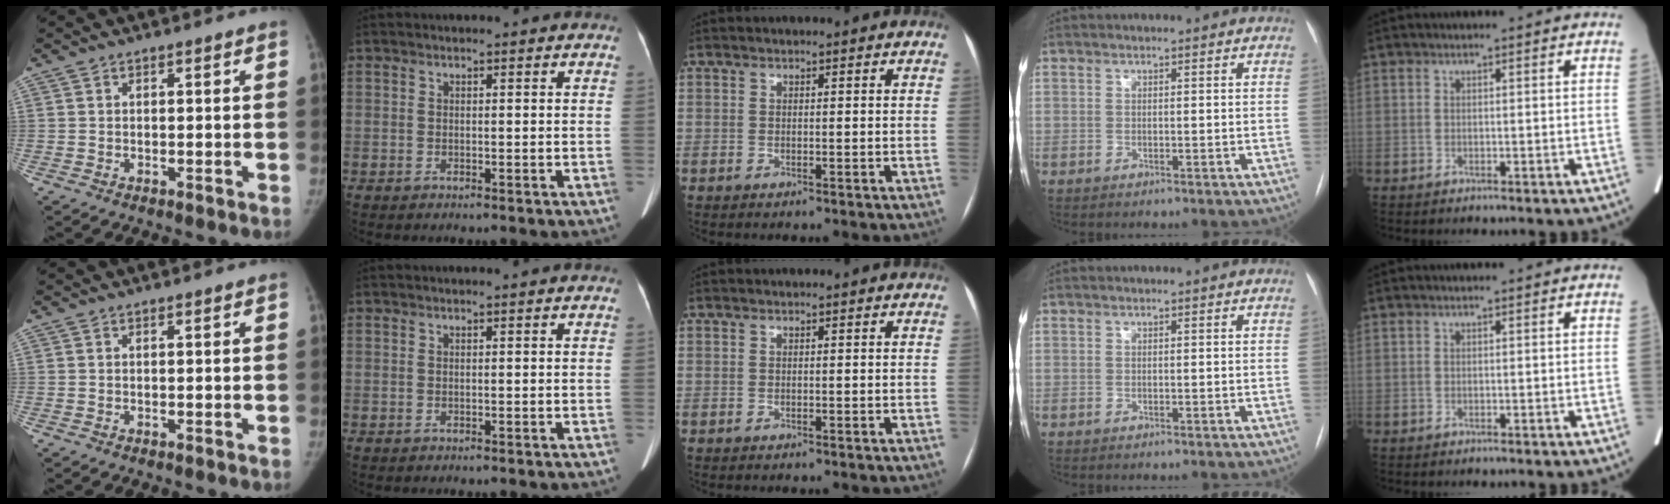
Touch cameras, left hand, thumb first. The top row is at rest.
{}